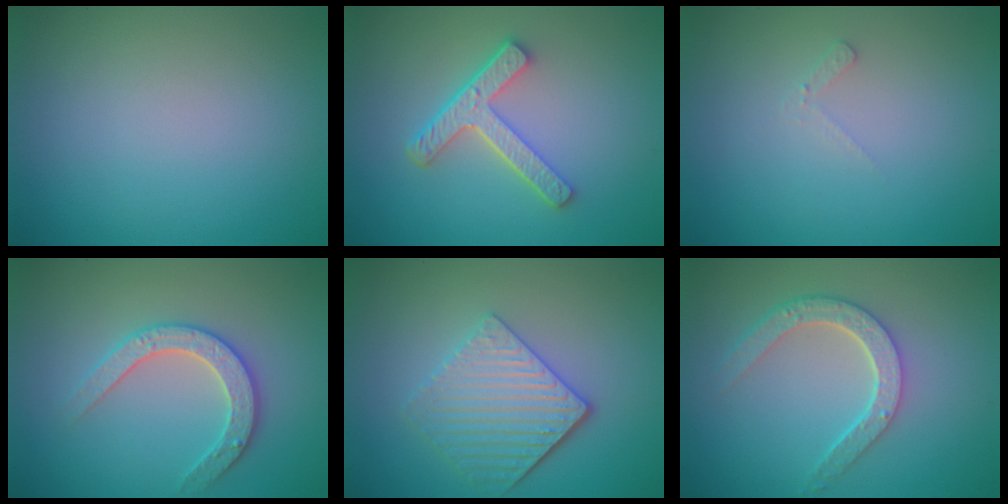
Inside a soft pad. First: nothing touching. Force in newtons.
{"total": 4.4, "press": 3.3, "slide": 3.0}
{"total": 0.8, "press": 0.8, "slide": 0.2}
{"total": 3.0, "press": 2.9, "slide": 0.5}
{"total": 4.5, "press": 3.7, "slide": 2.5}
{"total": 4.1, "press": 3.3, "slide": 2.4}